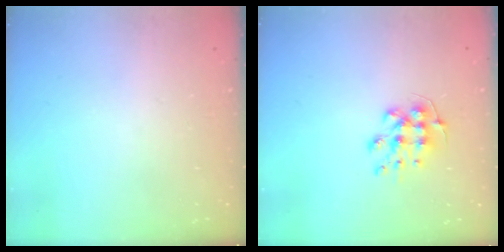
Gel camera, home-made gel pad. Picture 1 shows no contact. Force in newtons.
{"total": 8.0, "press": 8.0, "slide": 0.3}